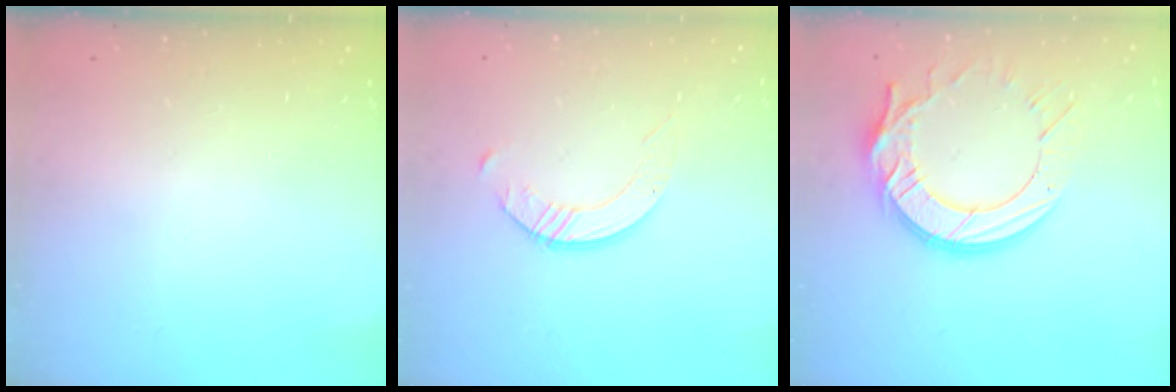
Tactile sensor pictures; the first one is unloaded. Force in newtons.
{"total": 2.5, "press": 2.5, "slide": 0.3}
{"total": 17.4, "press": 17.3, "slide": 1.7}